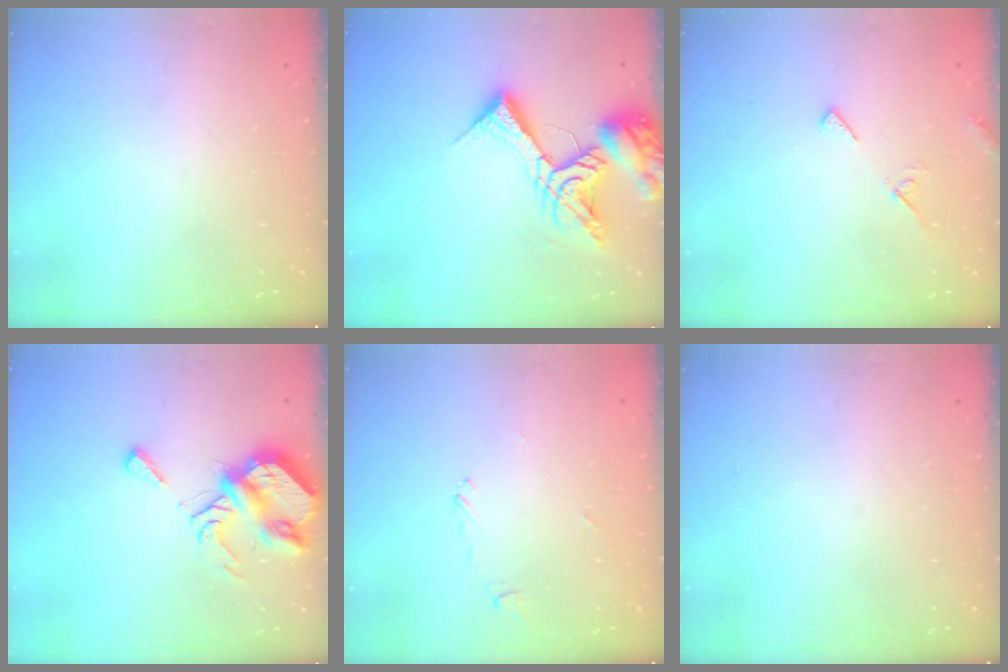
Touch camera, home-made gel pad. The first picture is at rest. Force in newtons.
{"total": 15.3, "press": 15.2, "slide": 2.3}
{"total": 4.8, "press": 4.8, "slide": 0.5}
{"total": 8.9, "press": 8.8, "slide": 1.3}
{"total": 4.1, "press": 4.1, "slide": 0.1}
{"total": 0.0}